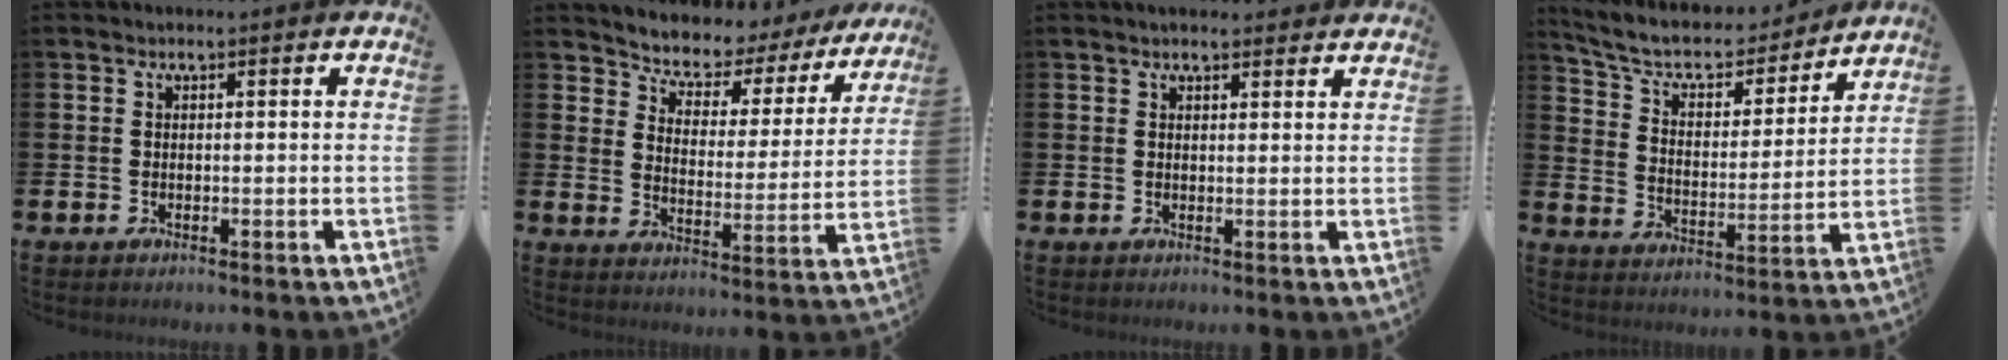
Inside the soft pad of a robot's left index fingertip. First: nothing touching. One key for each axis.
{"total": 5.5, "fx": 5.2, "fy": 1.9, "fz": 0.4, "tx": -0.042, "ty": -0.045, "tz": 0.084}
{"total": 2.1, "fx": 2.0, "fy": 0.5, "fz": 0.3, "tx": -0.003, "ty": -0.005, "tz": 0.036}
{"total": 8.0, "fx": 7.2, "fy": 2.7, "fz": 2.4, "tx": -0.077, "ty": -0.051, "tz": 0.121}